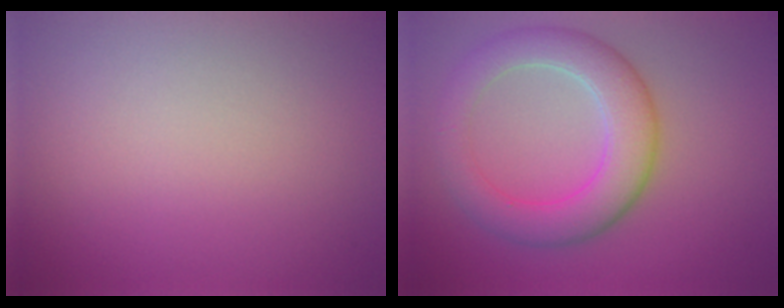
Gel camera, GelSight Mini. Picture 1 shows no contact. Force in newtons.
{"total": 5.7, "press": 5.7, "slide": 0.3}